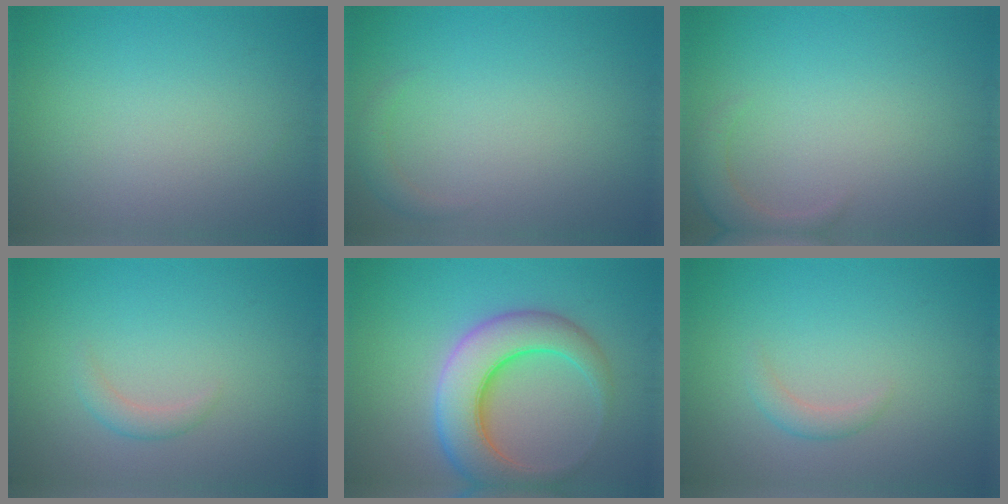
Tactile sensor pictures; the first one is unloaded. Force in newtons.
{"total": 1.1, "press": 1.1, "slide": 0.1}
{"total": 2.3, "press": 2.3, "slide": 0.4}
{"total": 1.3, "press": 1.3, "slide": 0.1}
{"total": 7.8, "press": 7.8, "slide": 0.3}
{"total": 1.3, "press": 1.3, "slide": 0.1}